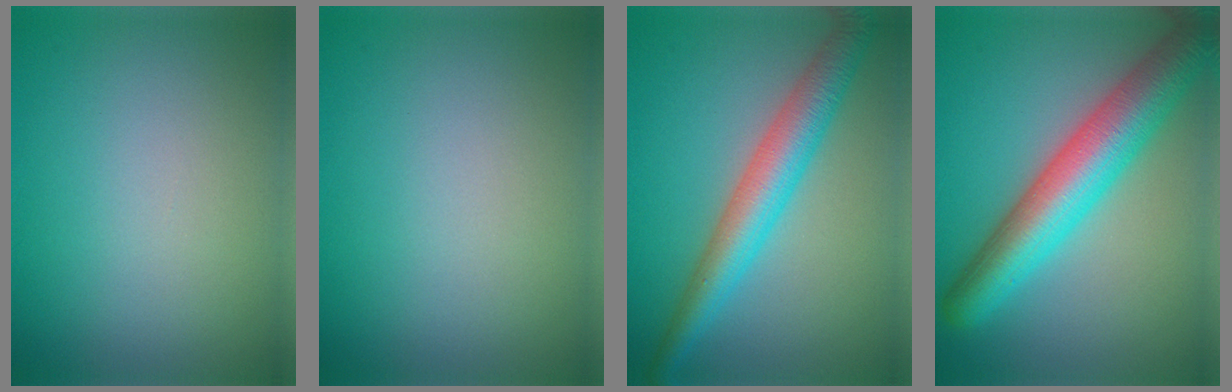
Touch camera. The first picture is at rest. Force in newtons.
{"total": 0.0}
{"total": 5.5, "press": 5.5, "slide": 0.1}
{"total": 8.2, "press": 8.2, "slide": 0.3}